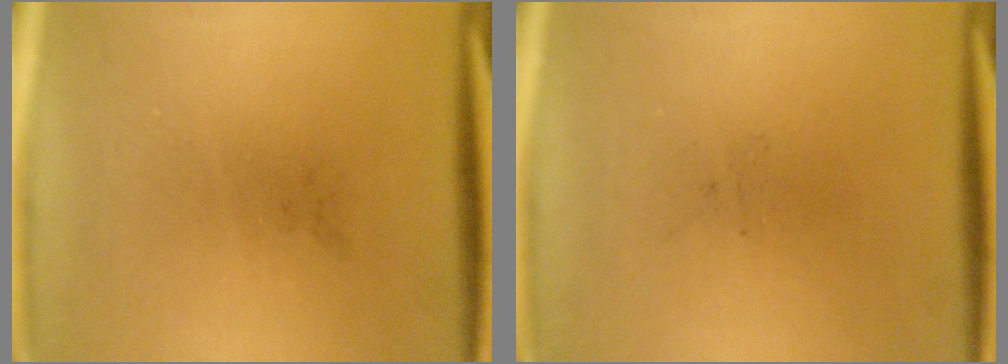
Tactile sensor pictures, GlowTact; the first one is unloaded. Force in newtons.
{"total": 0.0}